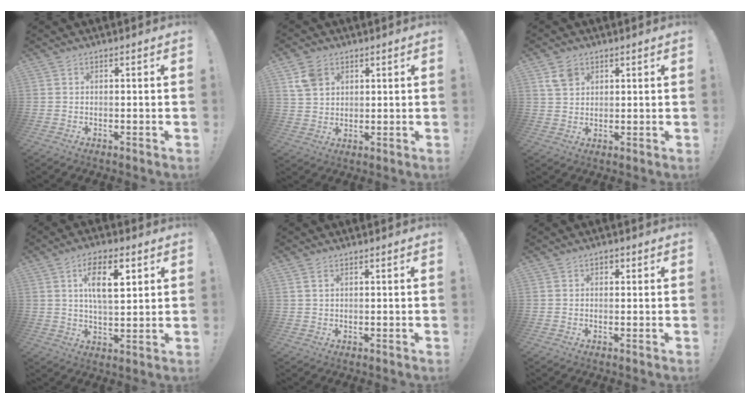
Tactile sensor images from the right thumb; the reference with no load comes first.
{"total": 7.2, "force": [3.7, 5.3, 3.0], "torque": [-0.047, -0.008, 0.075]}
{"total": 5.8, "force": [3.2, 4.1, 2.5], "torque": [-0.043, -0.005, 0.064]}
{"total": 11.7, "force": [4.5, 5.1, 9.5], "torque": [-0.154, 0.001, 0.076]}
{"total": 1.9, "force": [1.0, 1.1, 1.2], "torque": [-0.017, 0.000, 0.018]}
{"total": 1.4, "force": [0.2, 1.2, 0.7], "torque": [-0.012, 0.005, 0.003]}